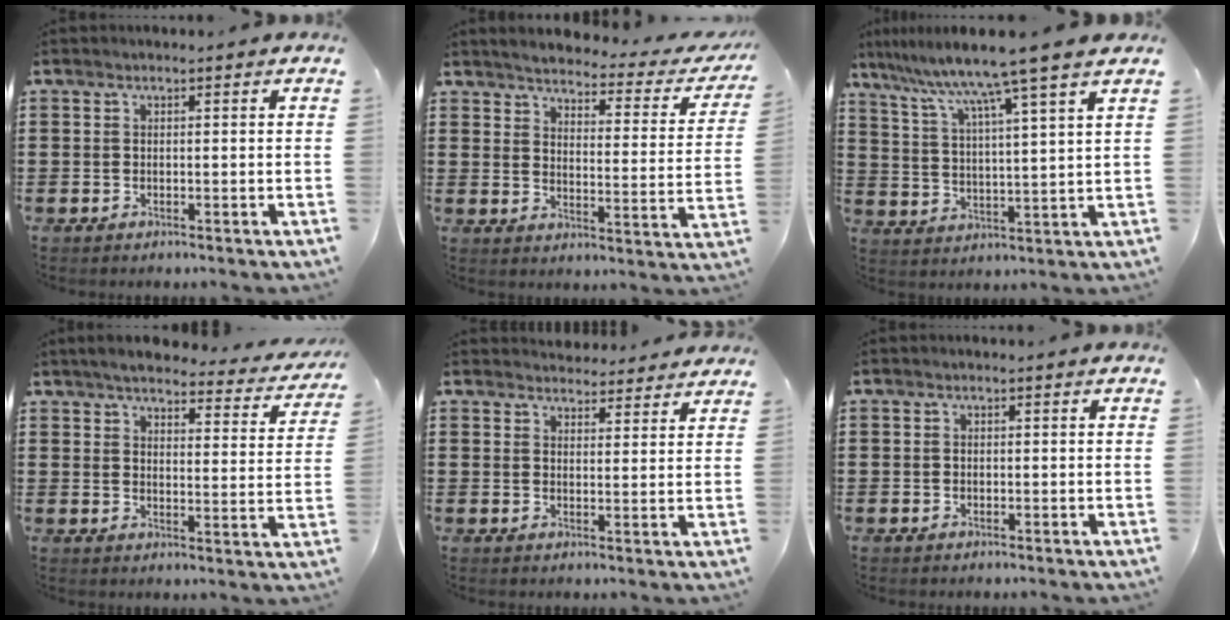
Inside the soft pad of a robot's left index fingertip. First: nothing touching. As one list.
[{"total": 3.1, "force": [2.9, 0.0, 1.1], "torque": [-0.043, -0.026, 0.042]}, {"total": 9.0, "force": [7.4, -1.6, 4.8], "torque": [-0.123, -0.047, 0.115]}, {"total": 4.7, "force": [4.3, 0.6, 2.0], "torque": [-0.057, -0.020, 0.071]}, {"total": 3.5, "force": [3.4, 0.7, 0.1], "torque": [-0.003, -0.015, 0.063]}, {"total": 0.5, "force": [0.0, 0.5, 0.1], "torque": [-0.004, 0.003, -0.001]}]